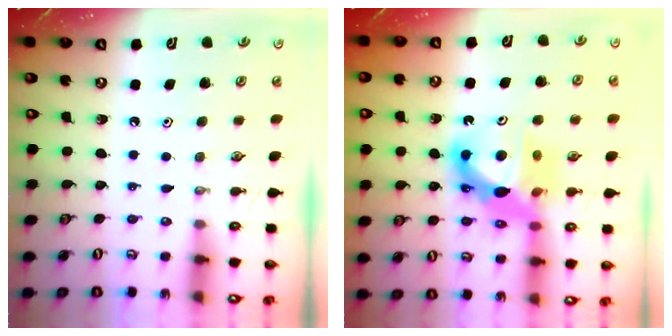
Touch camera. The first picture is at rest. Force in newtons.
{"total": 13.2, "press": 13.2, "slide": 1.5}